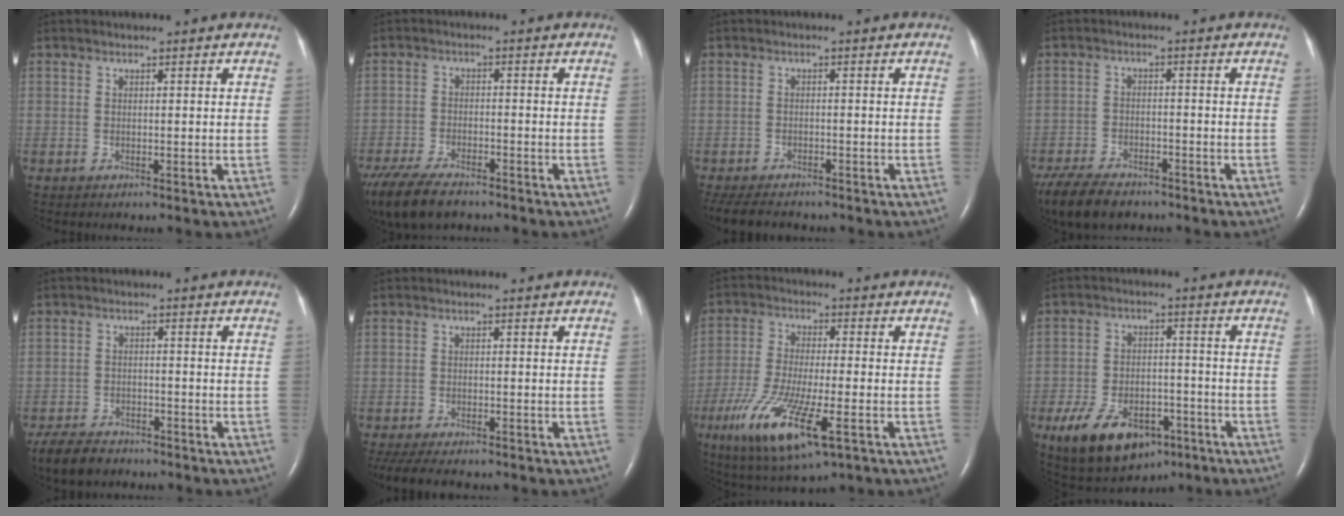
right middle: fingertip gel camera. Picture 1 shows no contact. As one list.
[{"total": 12.4, "force": [-9.5, 4.3, 6.7], "torque": [-0.144, -0.023, -0.158]}, {"total": 8.3, "force": [-7.0, 2.8, 3.5], "torque": [-0.064, -0.009, -0.105]}, {"total": 10.9, "force": [-8.4, 4.6, 5.2], "torque": [-0.109, -0.016, -0.137]}, {"total": 6.4, "force": [-5.4, 2.6, 2.2], "torque": [-0.044, -0.010, -0.092]}, {"total": 8.4, "force": [-7.0, 2.3, 4.1], "torque": [-0.070, -0.010, -0.107]}, {"total": 14.0, "force": [-6.0, 2.8, 12.3], "torque": [-0.249, -0.033, -0.099]}, {"total": 13.3, "force": [-7.4, 7.3, 8.3], "torque": [-0.149, 0.001, -0.110]}]